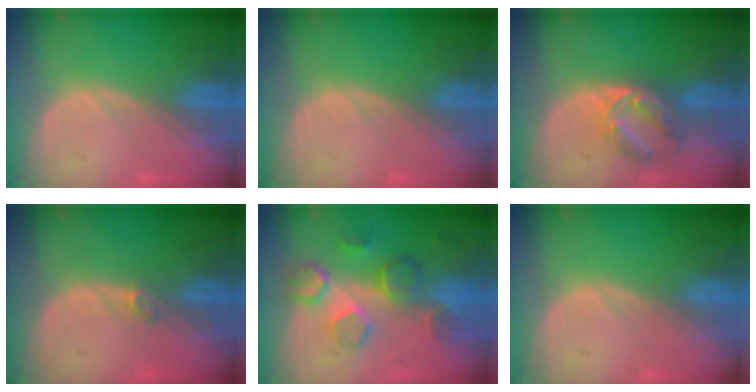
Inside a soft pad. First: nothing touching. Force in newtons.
{"total": 0.0}
{"total": 6.4, "press": 5.8, "slide": 2.8}
{"total": 1.2, "press": 1.2, "slide": 0.4}
{"total": 8.4, "press": 7.6, "slide": 3.6}
{"total": 0.0}